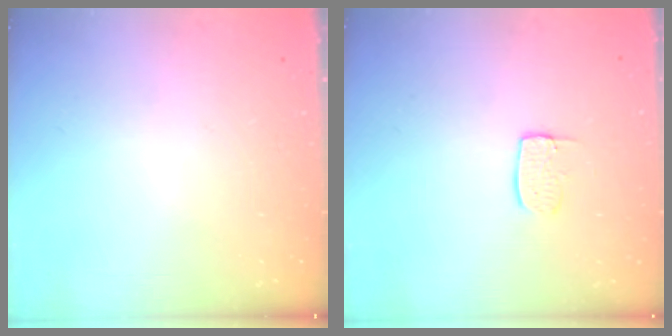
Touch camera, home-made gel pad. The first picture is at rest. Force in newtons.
{"total": 6.0, "press": 6.0, "slide": 0.4}